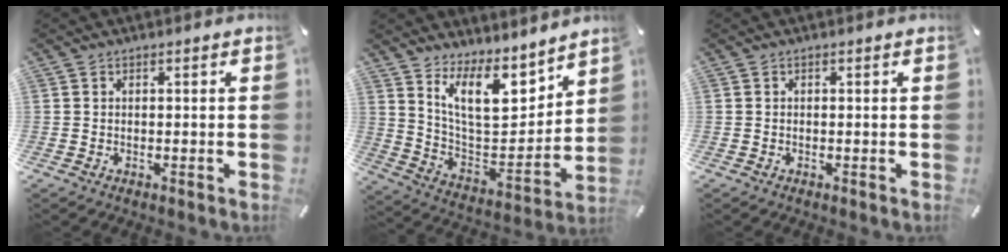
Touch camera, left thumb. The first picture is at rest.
{"total": 15.5, "force": [10.1, 7.7, 8.7], "torque": [-0.144, -0.067, 0.185]}
{"total": 0.0}